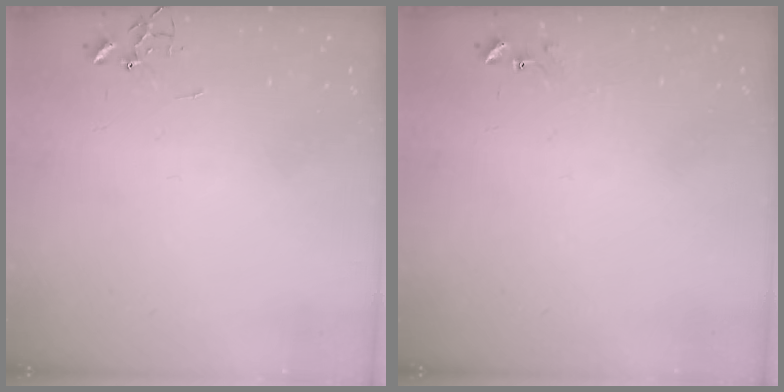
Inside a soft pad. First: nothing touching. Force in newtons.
{"total": 6.0, "press": 5.9, "slide": 0.6}